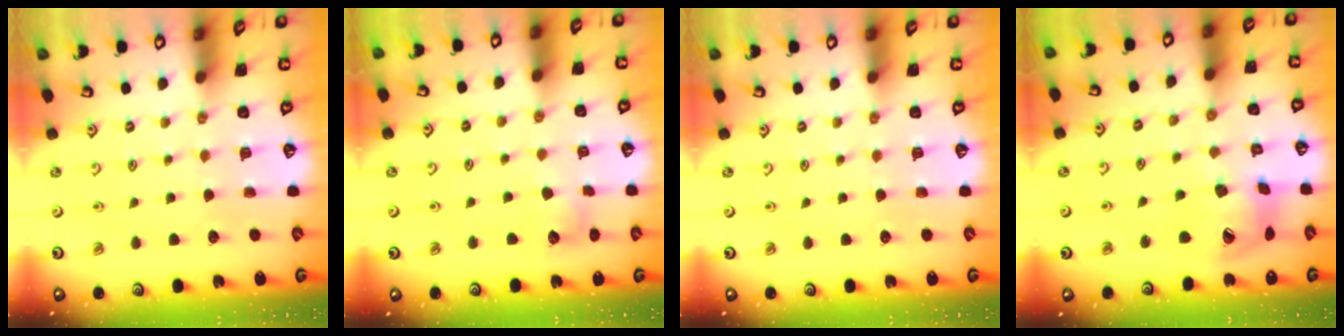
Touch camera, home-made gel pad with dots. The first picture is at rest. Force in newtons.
{"total": 5.6, "press": 5.6, "slide": 0.6}
{"total": 0.0}
{"total": 15.5, "press": 15.4, "slide": 2.4}